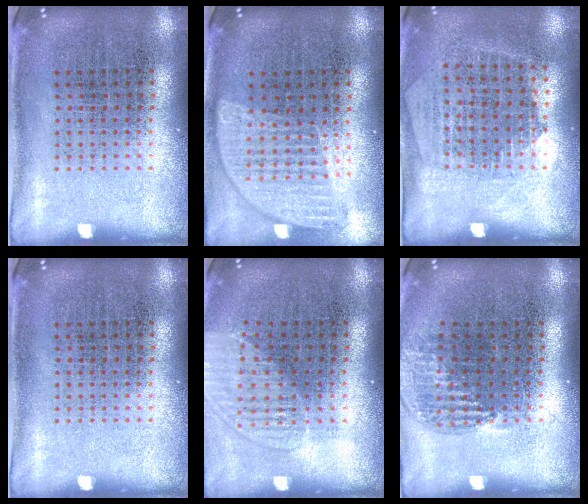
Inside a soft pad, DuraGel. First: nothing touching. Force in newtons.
{"total": 1.0, "press": 1.0, "slide": 0.1}
{"total": 1.2, "press": 1.1, "slide": 0.6}
{"total": 0.0}
{"total": 1.2, "press": 1.1, "slide": 0.5}
{"total": 0.9, "press": 0.9, "slide": 0.2}